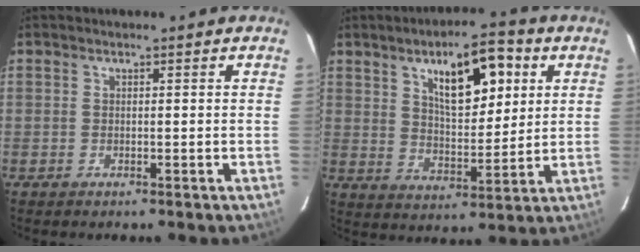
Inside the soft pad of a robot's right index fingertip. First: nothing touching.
{"total": 13.0, "force": [5.7, 5.3, 10.4], "torque": [-0.154, 0.016, 0.100]}